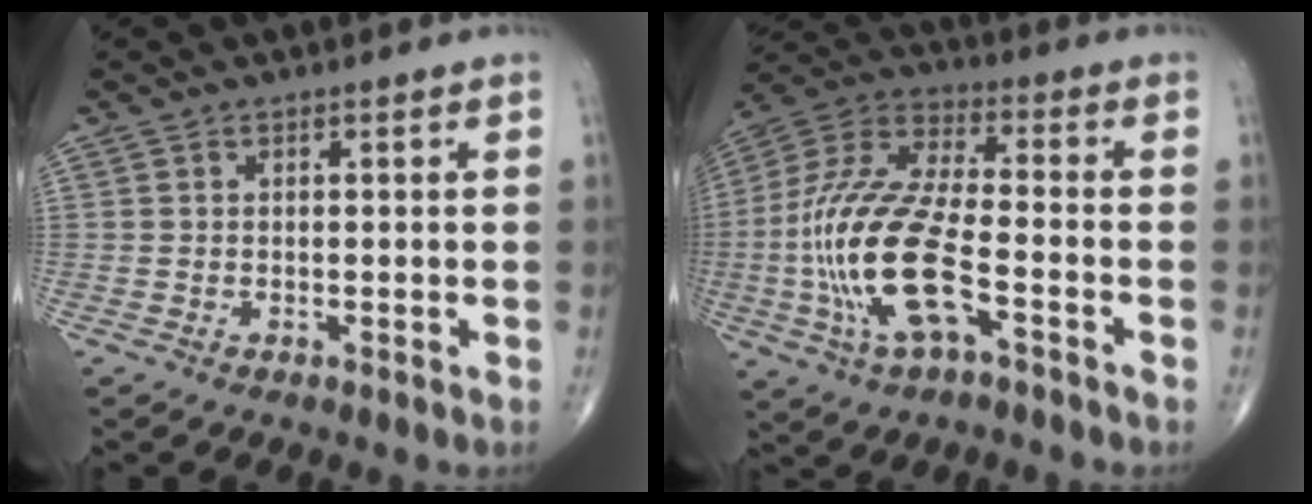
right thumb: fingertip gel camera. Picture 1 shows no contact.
{"total": 19.6, "force": [-5.4, 7.4, 17.3], "torque": [-0.381, 0.028, -0.097]}